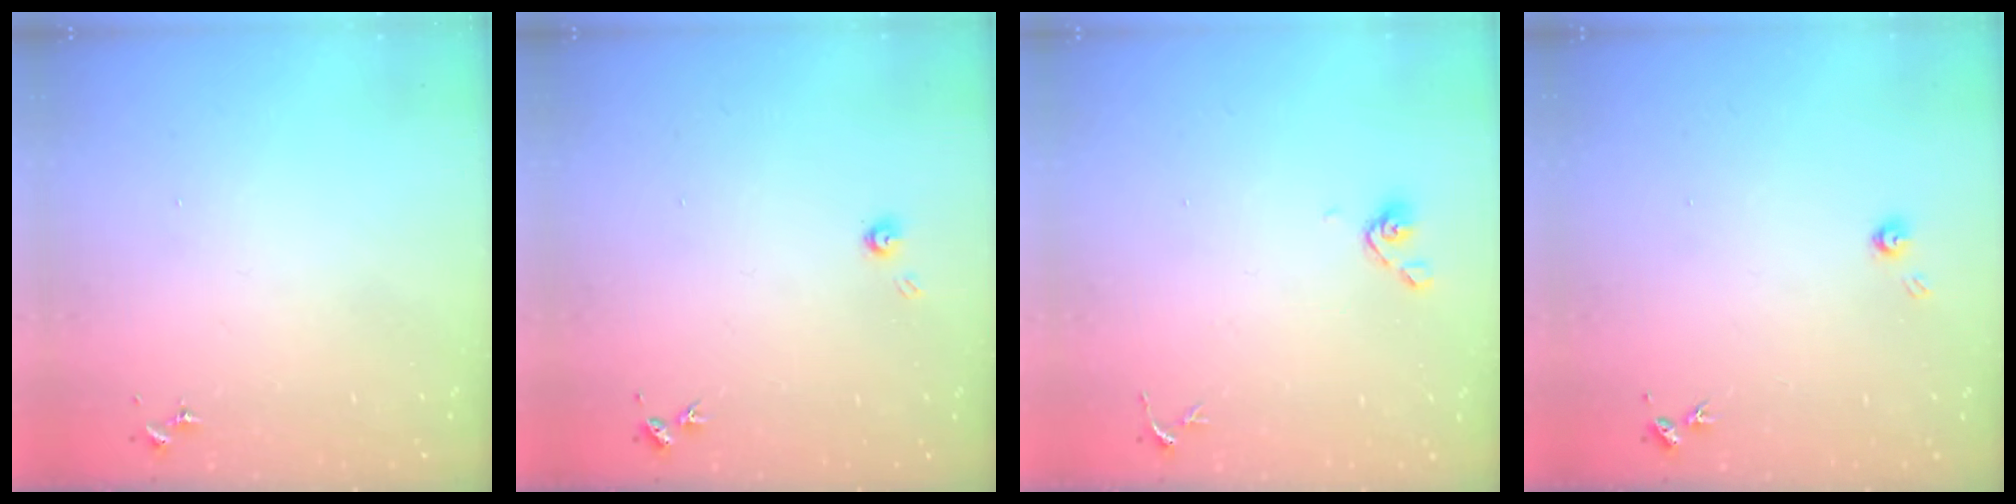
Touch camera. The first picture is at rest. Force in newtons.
{"total": 3.2, "press": 3.2, "slide": 0.3}
{"total": 5.9, "press": 5.4, "slide": 2.4}
{"total": 3.7, "press": 3.7, "slide": 0.4}